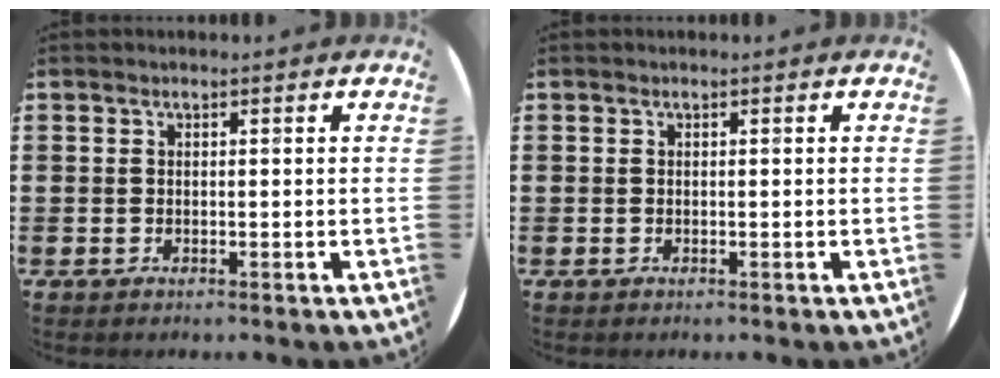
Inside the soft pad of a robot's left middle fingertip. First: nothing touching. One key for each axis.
{"total": 0.0}